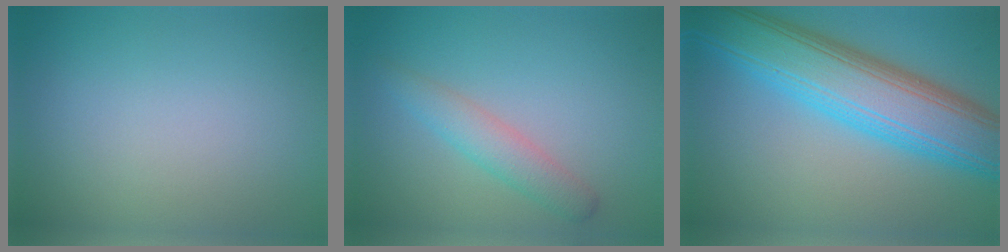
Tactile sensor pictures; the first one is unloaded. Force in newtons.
{"total": 2.7, "press": 2.7, "slide": 0.1}
{"total": 10.7, "press": 10.7, "slide": 0.3}